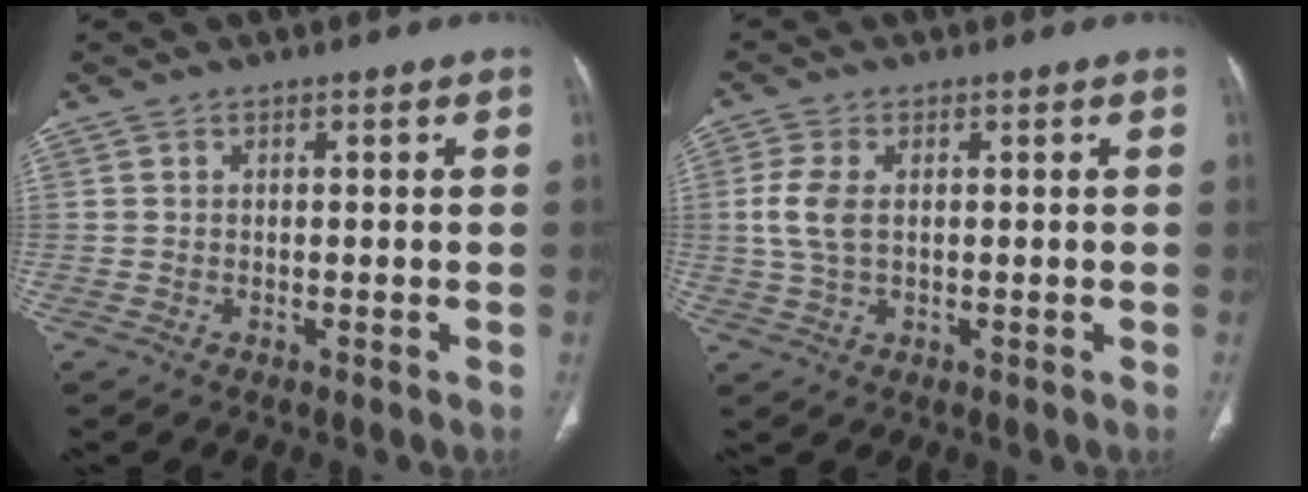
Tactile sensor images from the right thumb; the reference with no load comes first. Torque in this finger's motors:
{"motor_torque": [-0.01, -0.05, 0.84, -0.66, 0.15]}